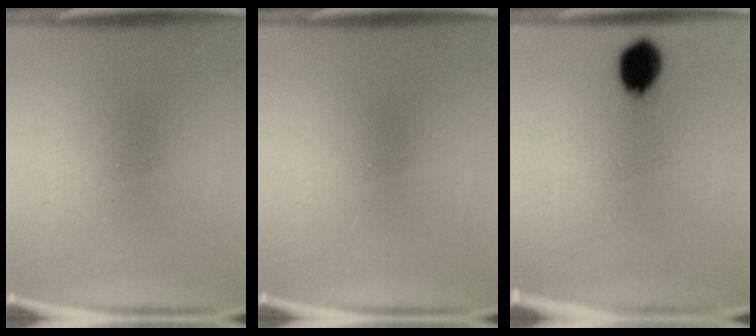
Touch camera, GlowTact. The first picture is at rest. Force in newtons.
{"total": 0.0}
{"total": 7.5}